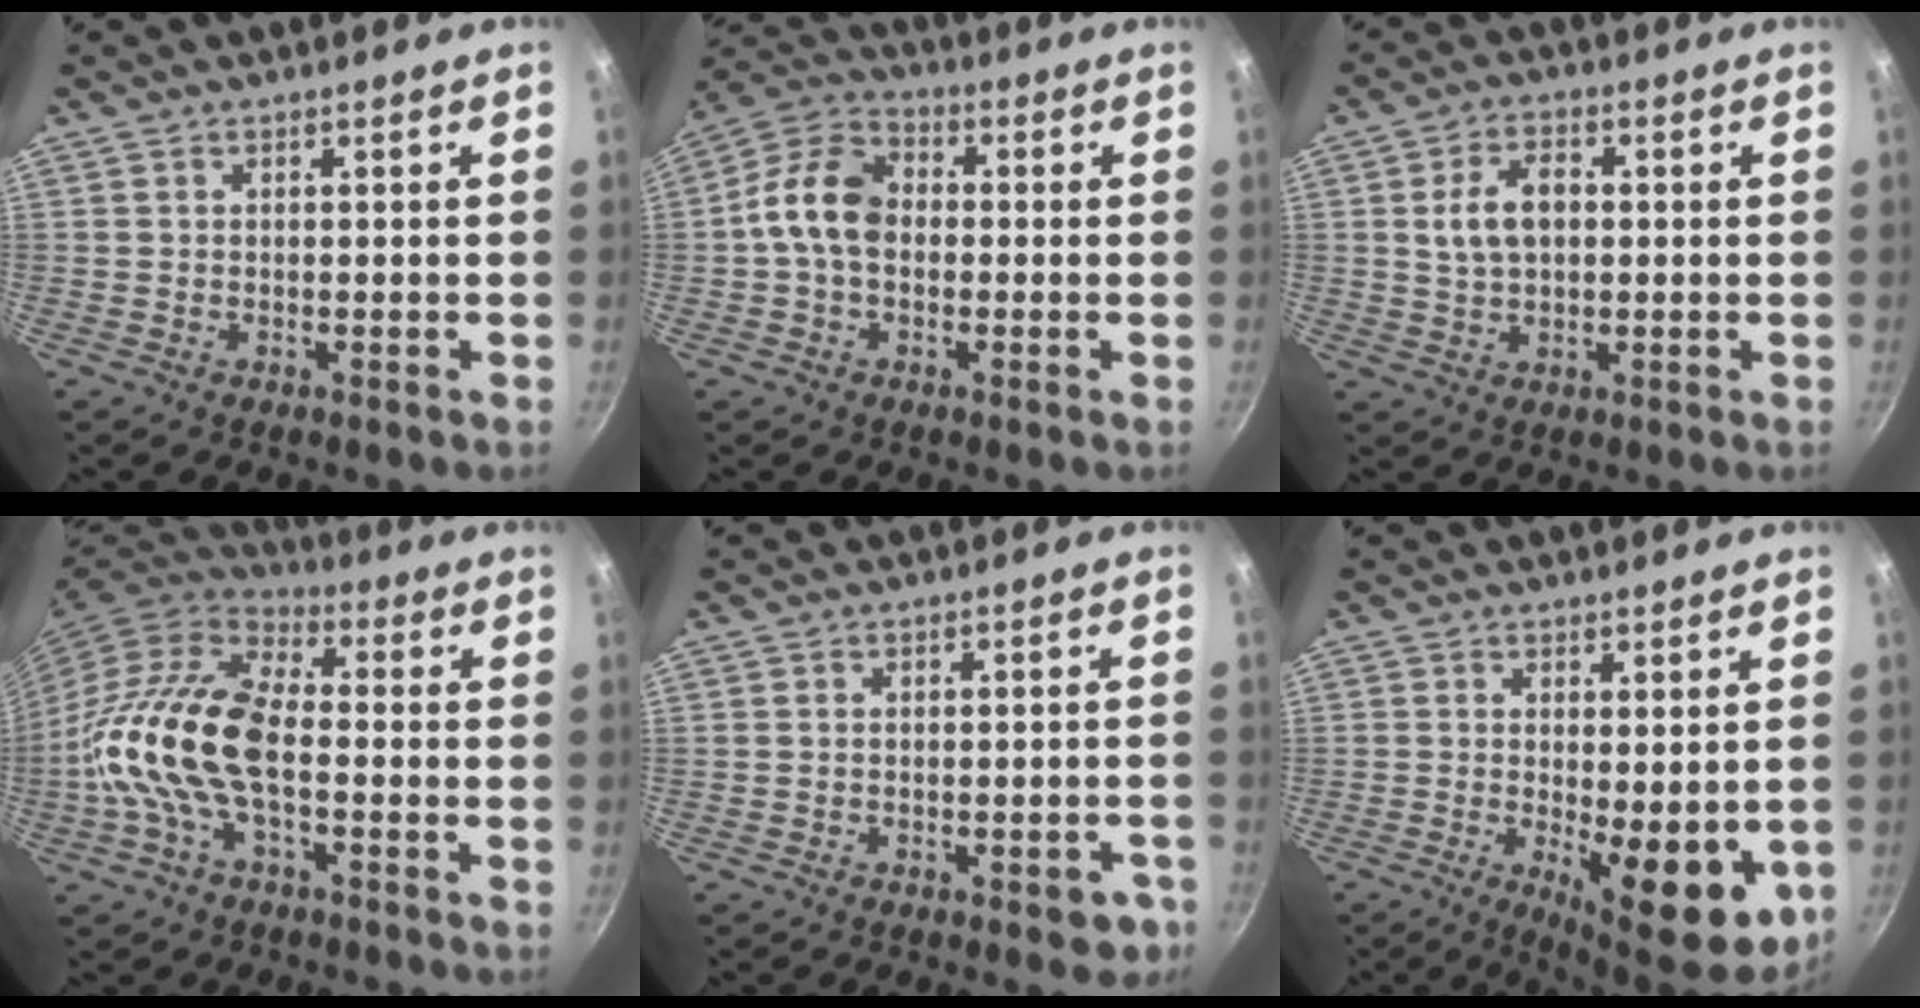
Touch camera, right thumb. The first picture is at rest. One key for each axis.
{"total": 10.6, "fx": -0.2, "fy": 7.6, "fz": 7.4, "tx": -0.115, "ty": 0.030, "tz": -0.024}
{"total": 5.3, "fx": 0.5, "fy": 2.8, "fz": 4.5, "tx": -0.088, "ty": 0.012, "tz": 0.009}
{"total": 16.7, "fx": -2.9, "fy": 8.3, "fz": 14.2, "tx": -0.264, "ty": 0.032, "tz": -0.069}
{"total": 4.5, "fx": -2.3, "fy": 2.0, "fz": 3.3, "tx": -0.025, "ty": 0.019, "tz": -0.018}
{"total": 12.1, "fx": -2.3, "fy": 4.3, "fz": 11.1, "tx": -0.130, "ty": -0.008, "tz": -0.016}